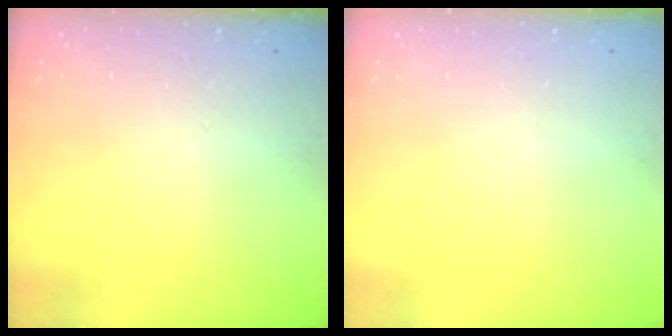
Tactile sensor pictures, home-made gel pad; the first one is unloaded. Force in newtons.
{"total": 0.0}